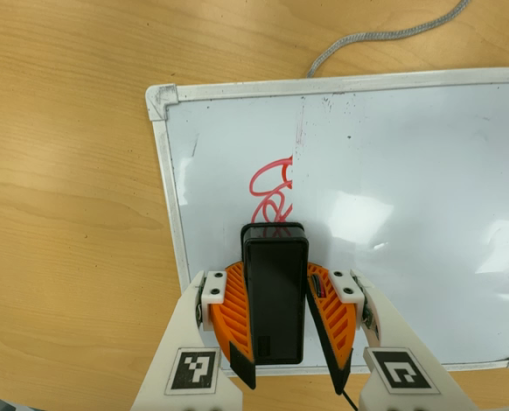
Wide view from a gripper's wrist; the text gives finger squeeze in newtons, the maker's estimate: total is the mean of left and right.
{"total": 11.5, "left": 13.4, "right": 9.5}